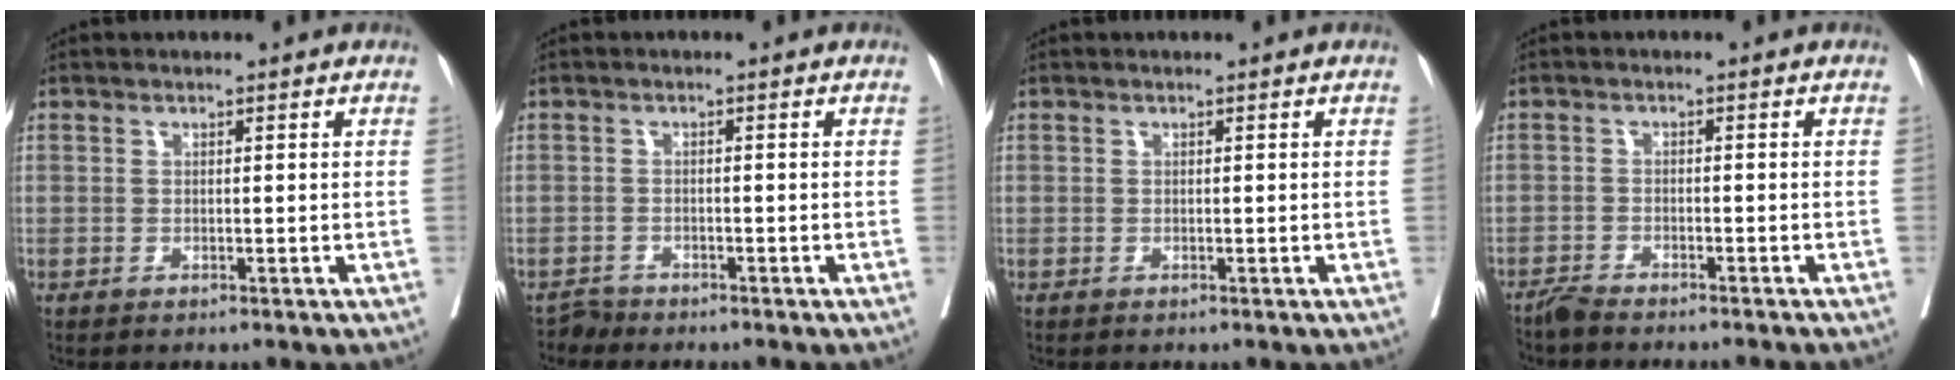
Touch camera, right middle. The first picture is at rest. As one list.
[{"total": 1.4, "force": [-1.3, 0.1, -0.5], "torque": [0.013, -0.004, -0.024]}, {"total": 0.0}, {"total": 3.9, "force": [-3.8, -0.4, 0.9], "torque": [-0.006, -0.009, -0.060]}]